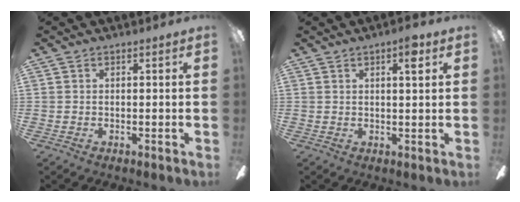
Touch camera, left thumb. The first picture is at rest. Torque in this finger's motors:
{"motor_torque": [0.02, -0.17, -0.05, -0.08, 0.01]}